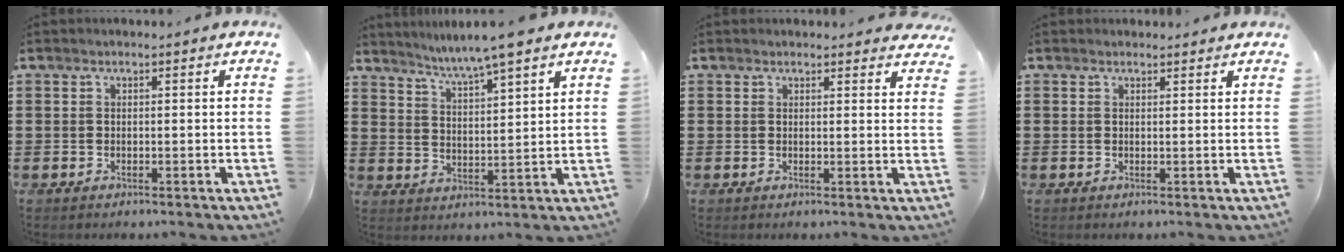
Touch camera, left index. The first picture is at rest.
{"total": 4.9, "force": [4.3, -1.0, 2.0], "torque": [-0.055, -0.026, 0.069]}
{"total": 1.8, "force": [1.7, 0.4, 0.3], "torque": [-0.002, -0.002, 0.032]}
{"total": 1.0, "force": [0.9, 0.4, 0.0], "torque": [-0.003, 0.002, 0.019]}